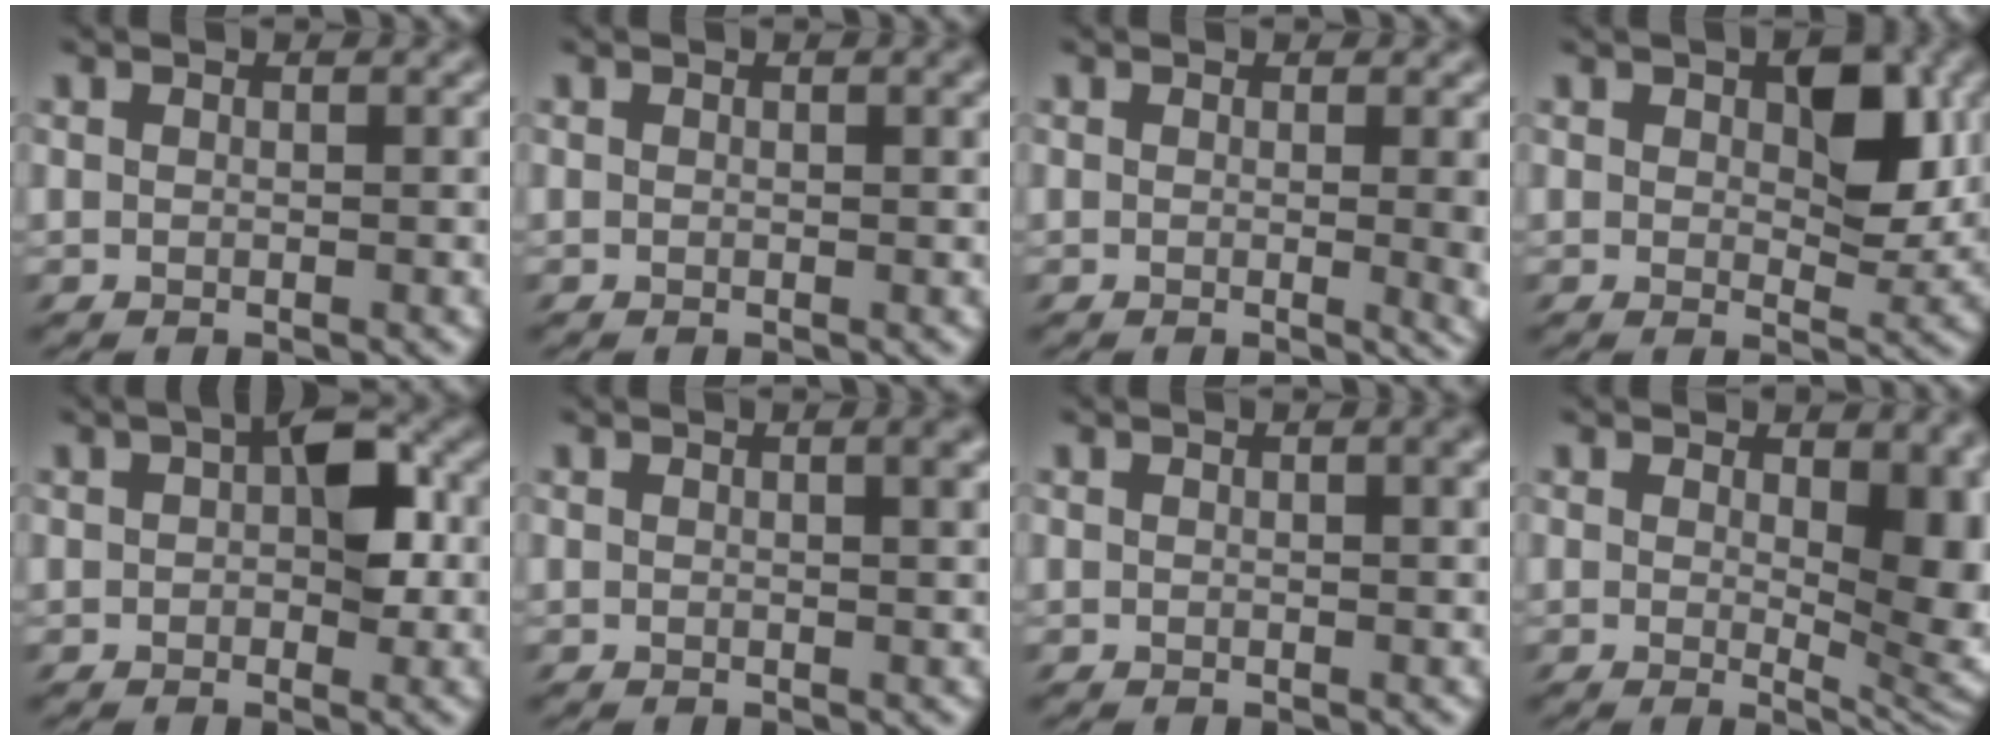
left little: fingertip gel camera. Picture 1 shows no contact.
{"total": 1.5, "force": [0.6, 0.7, 1.1], "torque": [-0.023, 0.000, 0.010]}
{"total": 2.9, "force": [0.4, 1.0, 2.6], "torque": [-0.050, -0.020, 0.017]}
{"total": 6.5, "force": [1.9, 3.7, 5.0], "torque": [-0.089, -0.007, 0.035]}
{"total": 5.7, "force": [0.4, 3.2, 4.7], "torque": [-0.081, 0.007, -0.003]}
{"total": 2.9, "force": [1.3, 1.1, 2.3], "torque": [-0.040, -0.001, 0.026]}
{"total": 3.1, "force": [1.2, 1.5, 2.4], "torque": [-0.044, -0.002, 0.025]}
{"total": 8.3, "force": [1.6, 5.0, 6.5], "torque": [-0.108, -0.032, 0.049]}